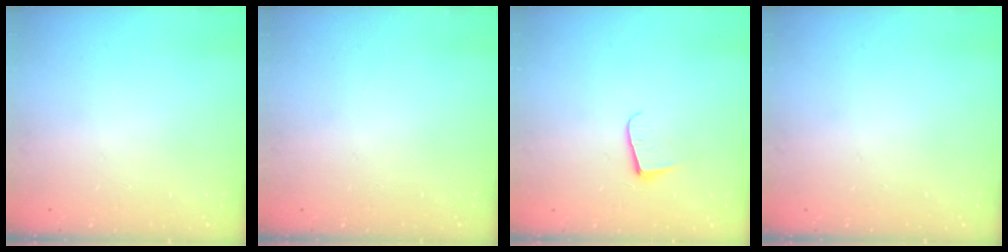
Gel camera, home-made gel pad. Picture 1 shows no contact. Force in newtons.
{"total": 0.0}
{"total": 5.4, "press": 5.4, "slide": 0.5}
{"total": 0.0}